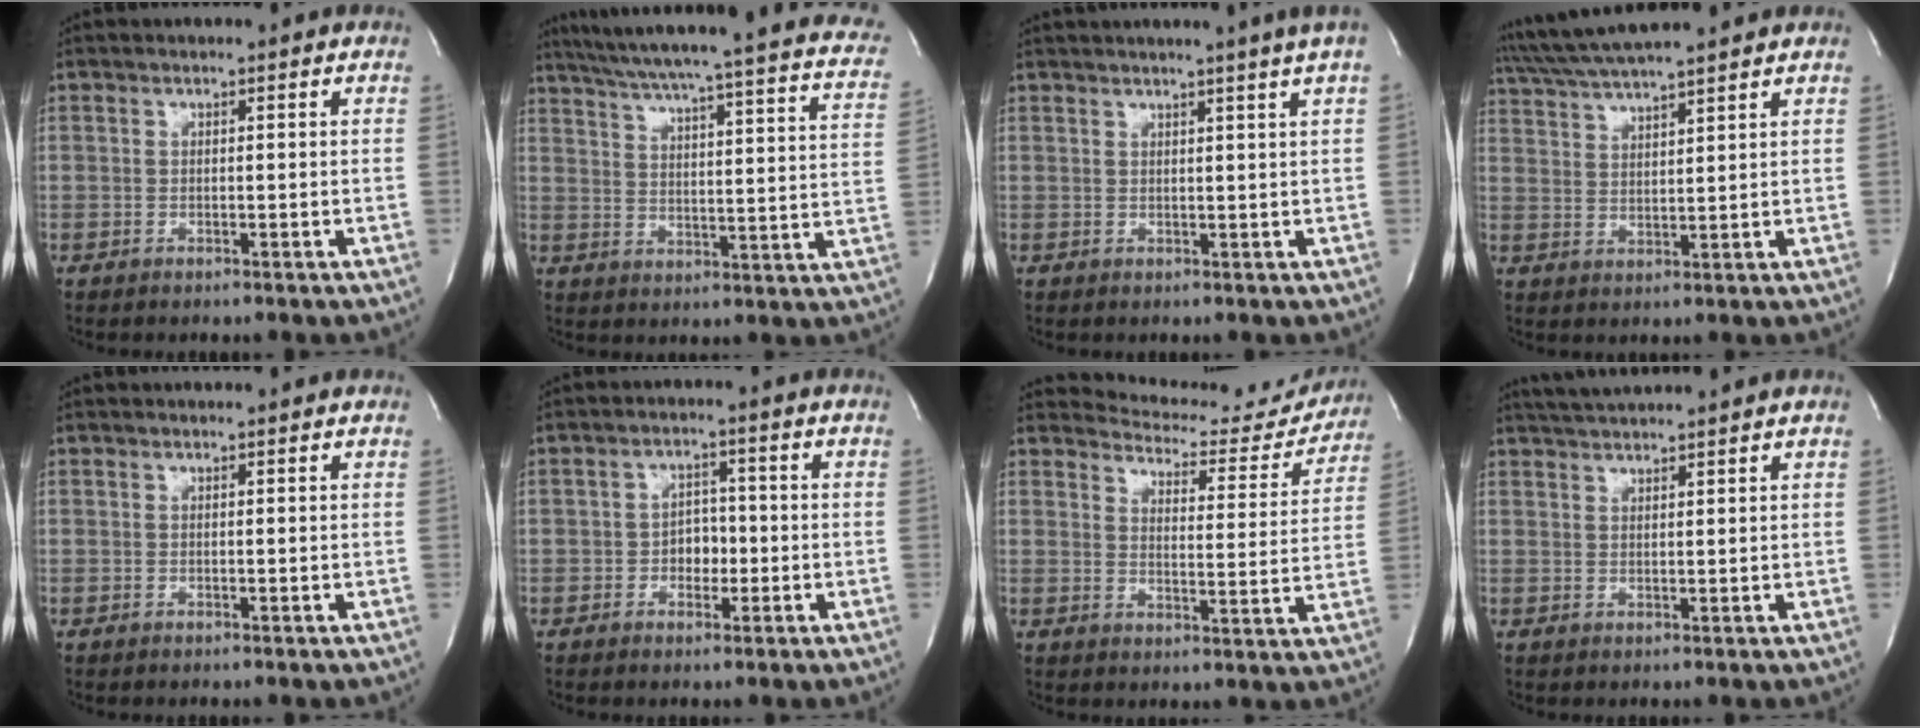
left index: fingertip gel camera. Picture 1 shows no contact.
{"total": 28.1, "force": [22.5, 3.2, 16.5], "torque": [-0.232, -0.025, 0.270]}
{"total": 5.5, "force": [4.3, -1.8, 2.8], "torque": [-0.034, 0.002, 0.047]}
{"total": 12.7, "force": [11.2, 0.5, 5.9], "torque": [-0.114, 0.029, 0.185]}
{"total": 1.6, "force": [1.5, 0.3, 0.2], "torque": [-0.011, 0.009, 0.014]}
{"total": 3.4, "force": [-1.0, 2.4, 2.1], "torque": [-0.026, 0.003, -0.020]}
{"total": 13.6, "force": [13.2, 3.4, 0.8], "torque": [0.008, -0.043, 0.146]}
{"total": 5.7, "force": [5.4, -0.4, 1.7], "torque": [-0.036, 0.025, 0.090]}